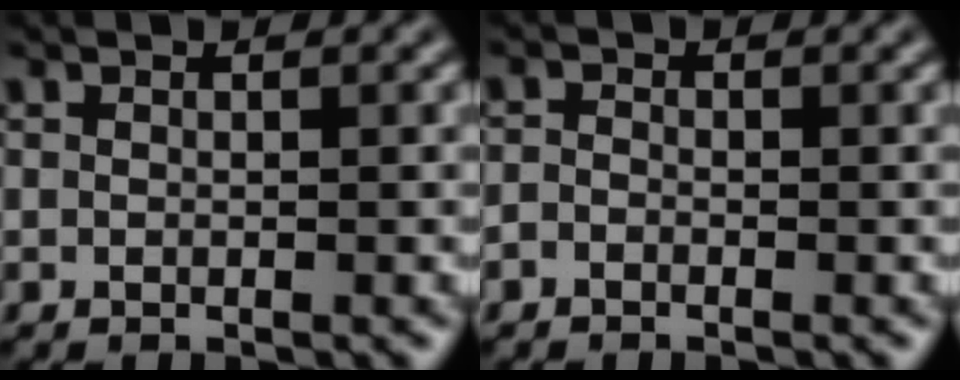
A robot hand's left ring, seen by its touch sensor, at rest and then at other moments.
{"total": 1.0, "force": [-0.7, 0.7, 0.2], "torque": [0.003, -0.001, -0.020]}